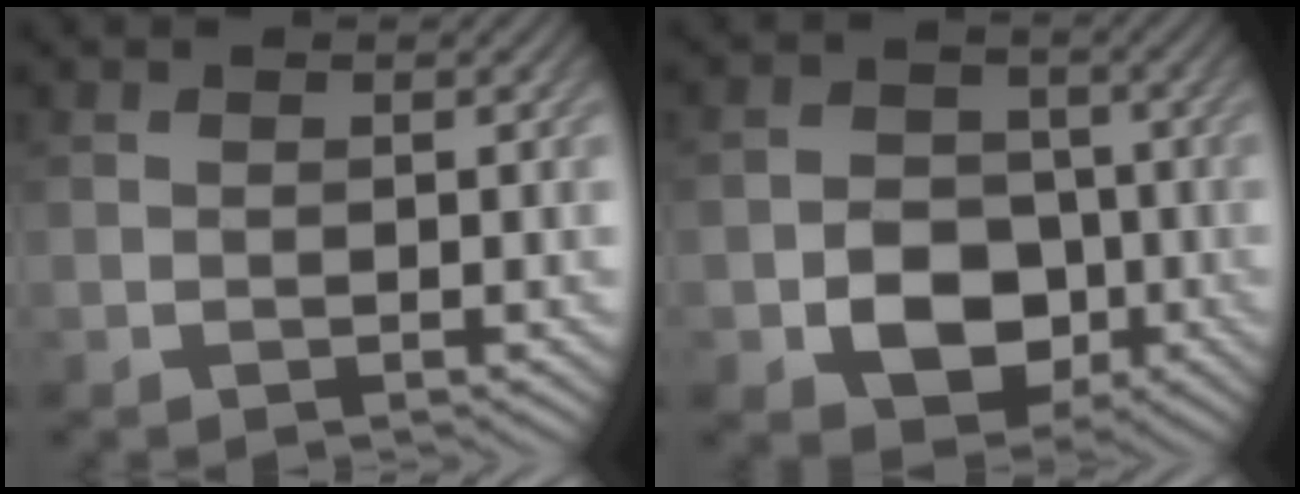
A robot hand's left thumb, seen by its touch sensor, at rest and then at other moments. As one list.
[{"total": 7.3, "force": [-2.4, 5.6, 4.0], "torque": [-0.073, -0.010, -0.049]}]